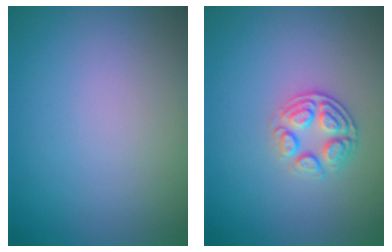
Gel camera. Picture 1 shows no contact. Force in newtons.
{"total": 2.7, "press": 2.4, "slide": 1.2}